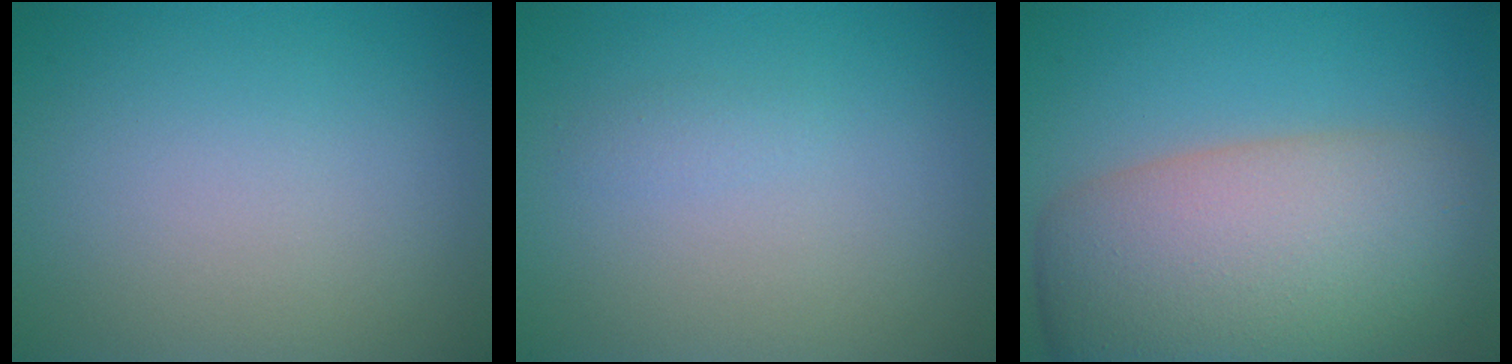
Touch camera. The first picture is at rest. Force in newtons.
{"total": 0.6, "press": 0.6, "slide": 0.0}
{"total": 11.9, "press": 11.9, "slide": 0.8}